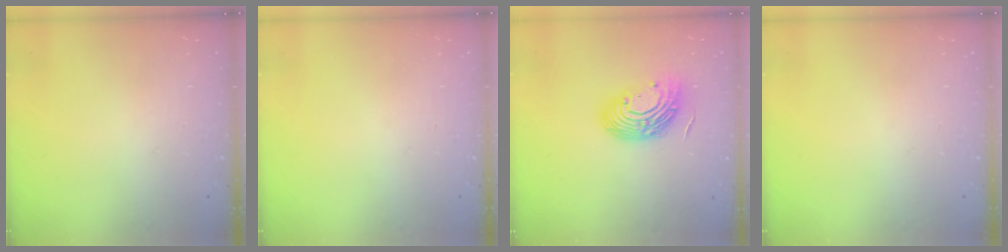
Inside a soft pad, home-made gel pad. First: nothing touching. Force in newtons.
{"total": 0.0}
{"total": 13.8, "press": 13.7, "slide": 1.8}
{"total": 0.0}